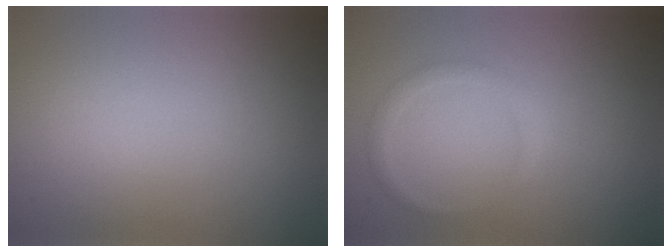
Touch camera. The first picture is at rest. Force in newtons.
{"total": 1.3, "press": 1.3, "slide": 0.1}